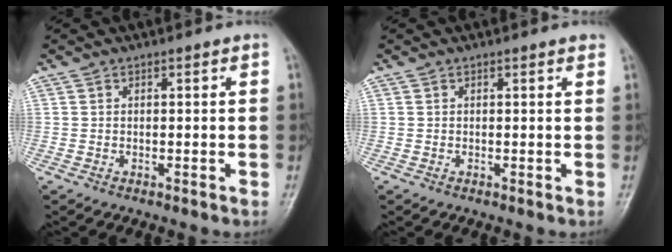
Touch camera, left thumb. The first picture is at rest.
{"total": 1.1, "force": [0.8, 0.2, 0.7], "torque": [-0.007, -0.001, 0.007]}